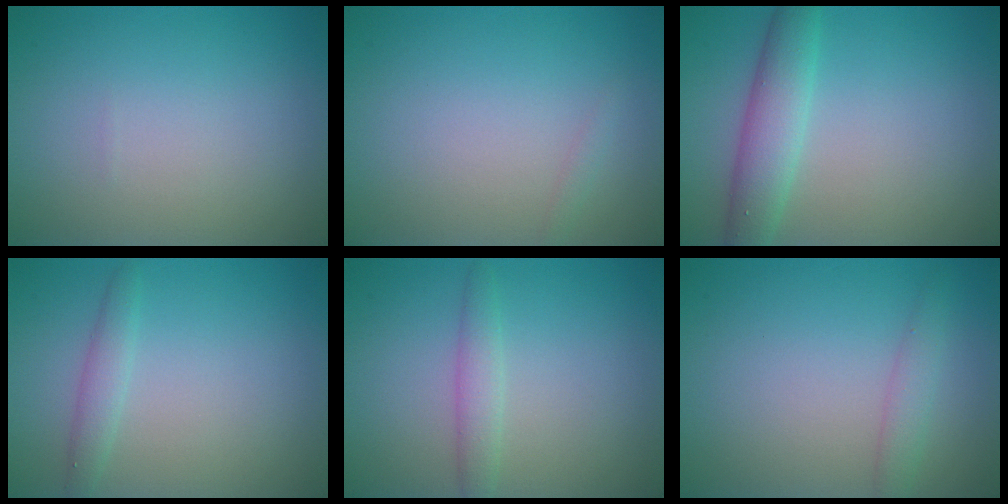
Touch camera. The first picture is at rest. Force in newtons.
{"total": 0.6, "press": 0.6, "slide": 0.0}
{"total": 3.9, "press": 3.9, "slide": 0.1}
{"total": 1.6, "press": 1.6, "slide": 0.1}
{"total": 1.8, "press": 1.8, "slide": 0.1}
{"total": 1.7, "press": 1.7, "slide": 0.0}